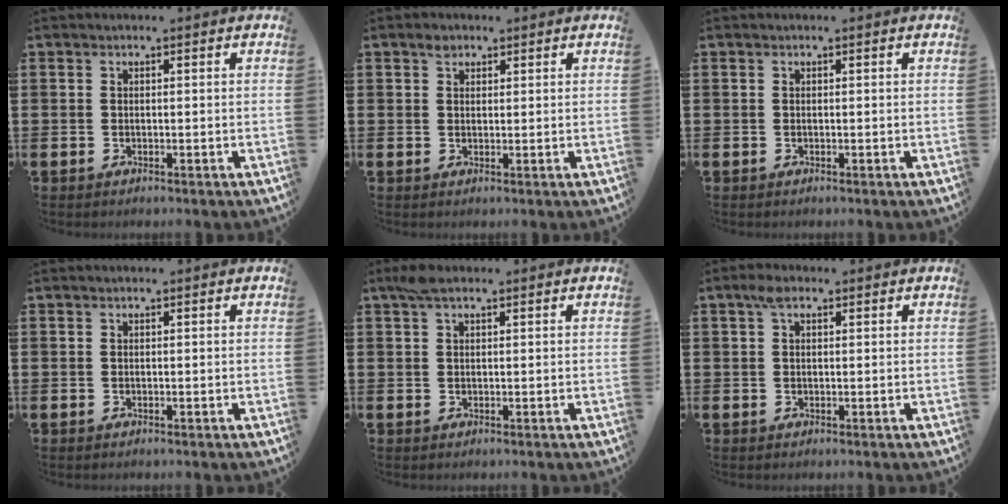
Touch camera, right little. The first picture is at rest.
{"total": 1.5, "force": [1.1, 0.9, 0.4], "torque": [0.014, -0.005, 0.016]}
{"total": 0.0}
{"total": 0.0}
{"total": 2.0, "force": [1.3, 0.7, 1.4], "torque": [-0.022, 0.002, 0.021]}
{"total": 2.2, "force": [1.1, 1.1, 1.6], "torque": [-0.018, 0.002, 0.015]}